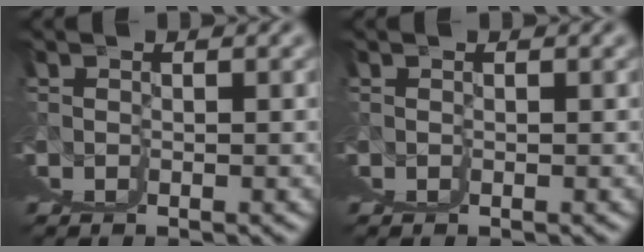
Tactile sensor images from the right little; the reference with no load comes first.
{"total": 0.0}